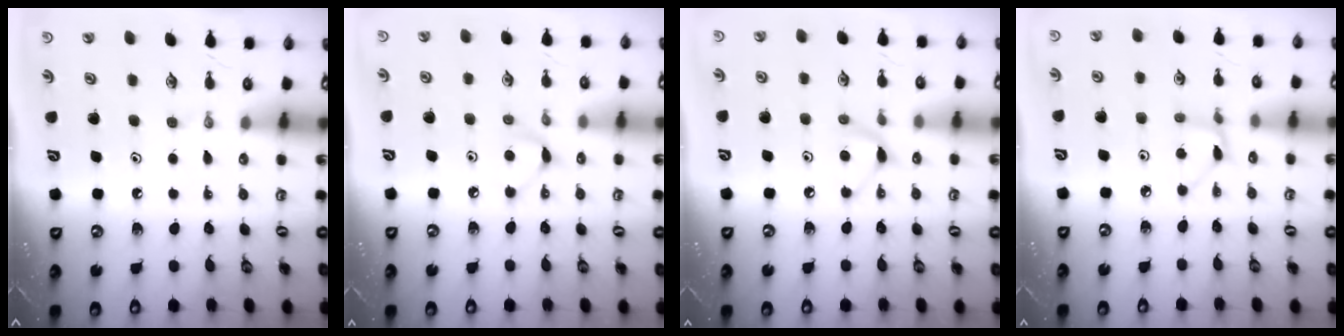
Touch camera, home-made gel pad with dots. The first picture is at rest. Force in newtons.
{"total": 4.8, "press": 4.8, "slide": 0.6}
{"total": 6.7, "press": 6.7, "slide": 0.8}
{"total": 3.6, "press": 3.6, "slide": 0.4}